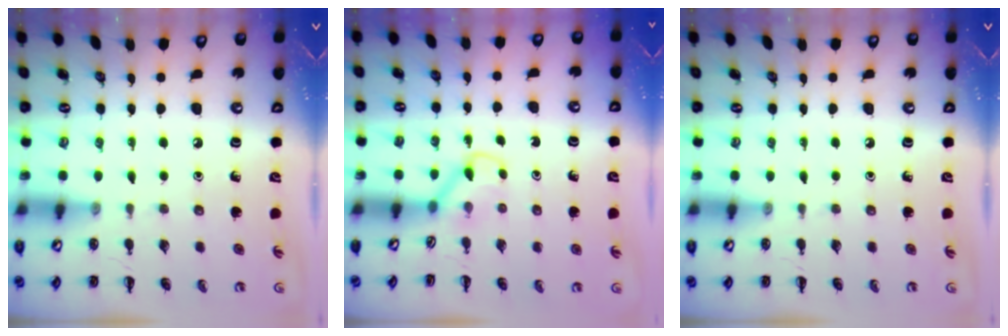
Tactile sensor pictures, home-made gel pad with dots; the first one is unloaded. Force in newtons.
{"total": 2.9, "press": 2.7, "slide": 1.2}
{"total": 0.0}